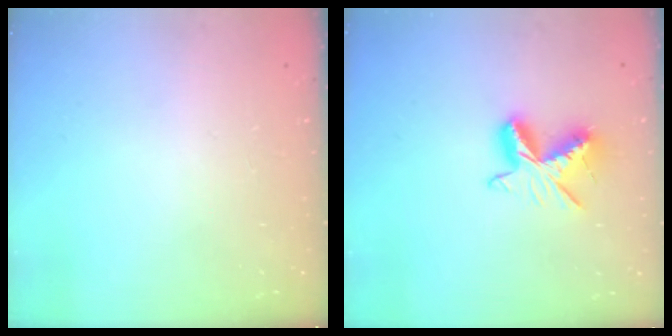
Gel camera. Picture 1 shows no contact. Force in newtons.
{"total": 9.4, "press": 9.4, "slide": 0.5}